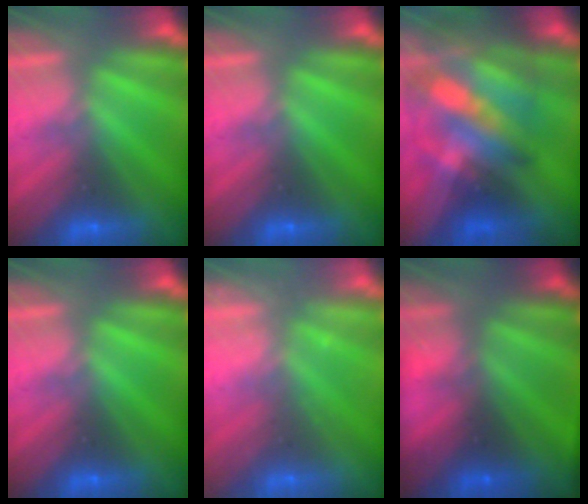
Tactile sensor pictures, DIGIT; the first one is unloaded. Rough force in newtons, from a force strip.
{"total": 0.0}
{"total": 8.7}
{"total": 0.0}
{"total": 2.2}
{"total": 9.6}